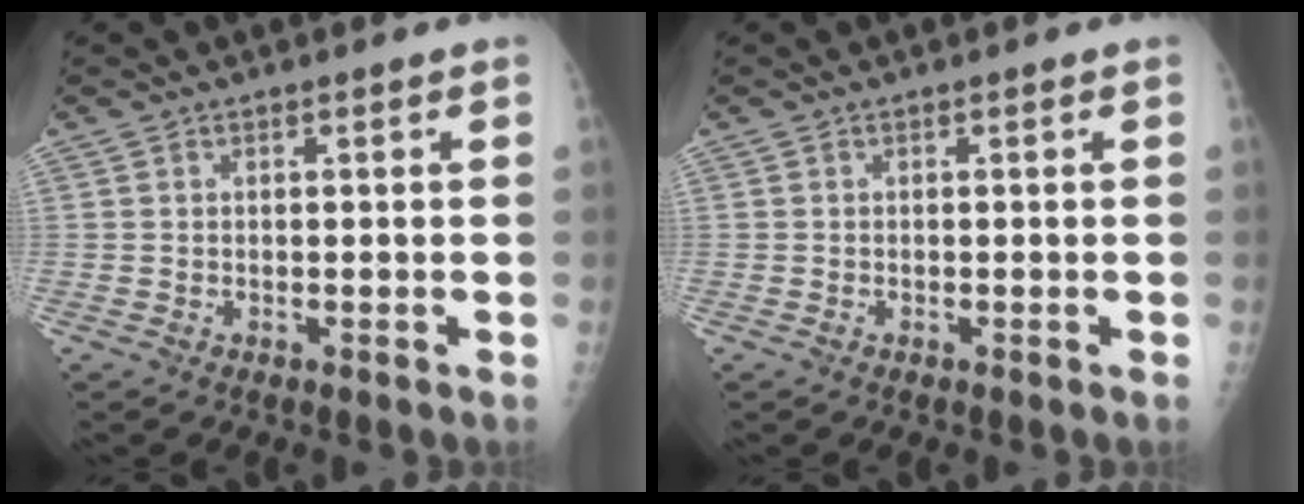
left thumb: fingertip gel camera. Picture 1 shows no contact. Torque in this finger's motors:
{"motor_torque": [-0.27, 0.14, 0.23, 0.16, 0.00]}